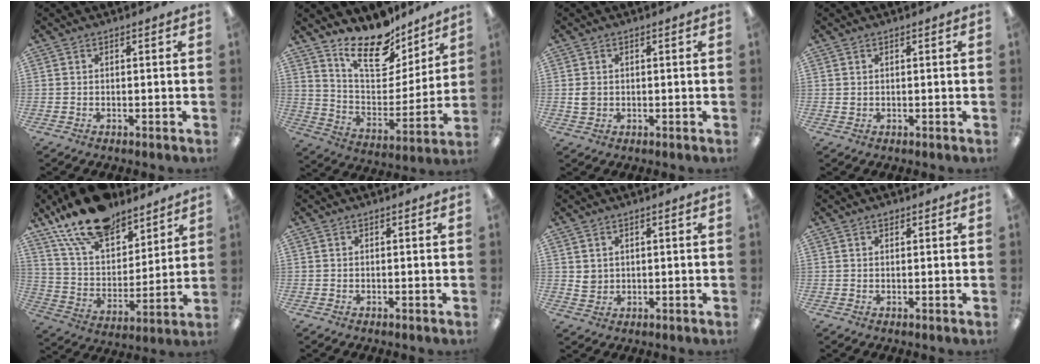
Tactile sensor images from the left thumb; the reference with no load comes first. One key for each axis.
{"total": 18.4, "fx": 14.3, "fy": 7.8, "fz": 8.5, "tx": -0.151, "ty": -0.096, "tz": 0.253}
{"total": 2.3, "fx": 0.2, "fy": 2.0, "fz": 1.2, "tx": -0.014, "ty": 0.001, "tz": 0.001}
{"total": 0.7, "fx": 0.4, "fy": 0.5, "fz": 0.3, "tx": -0.006, "ty": 0.003, "tz": 0.008}
{"total": 18.7, "fx": 14.6, "fy": 8.4, "fz": 8.2, "tx": -0.164, "ty": -0.081, "tz": 0.264}
{"total": 0.0}
{"total": 2.6, "fx": 1.4, "fy": 2.1, "fz": 0.7, "tx": -0.008, "ty": -0.001, "tz": 0.026}
{"total": 1.2, "fx": 0.9, "fy": 0.5, "fz": 0.5, "tx": -0.004, "ty": -0.002, "tz": 0.015}